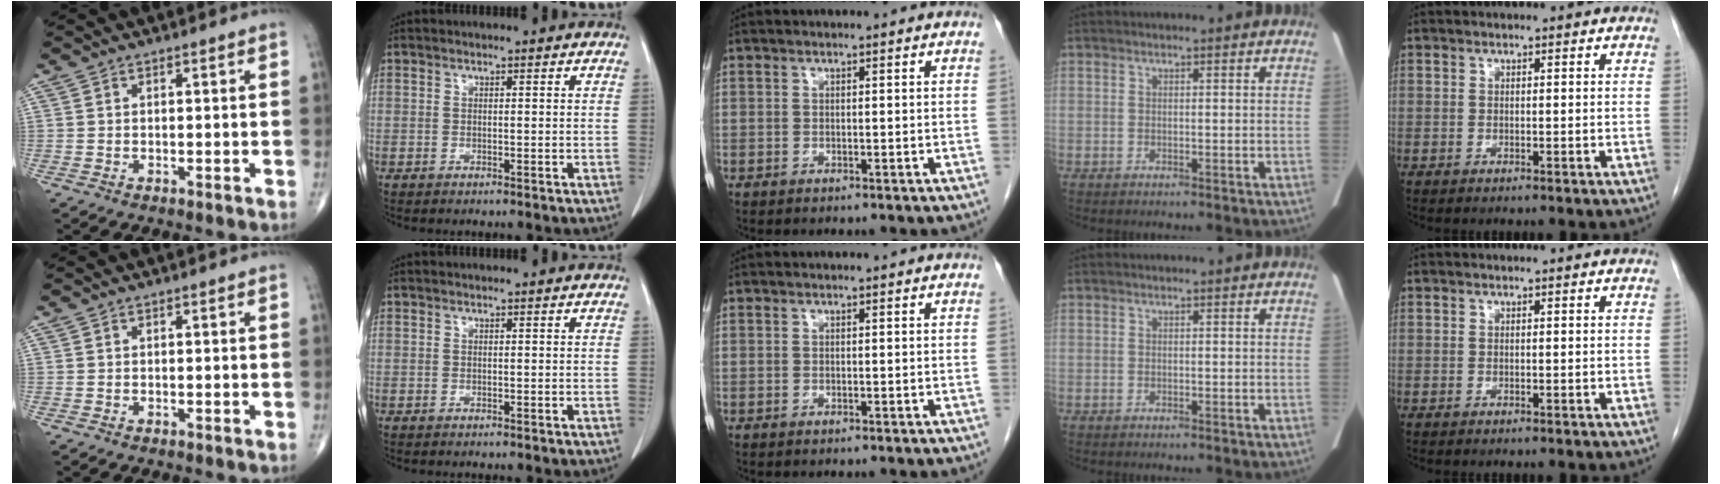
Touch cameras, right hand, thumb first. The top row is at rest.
{}